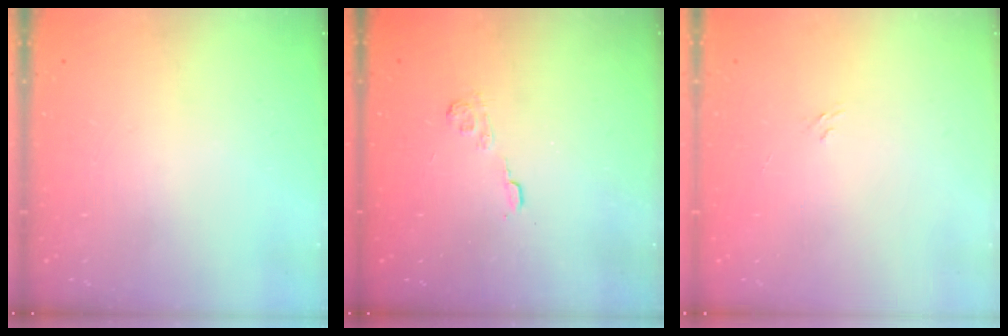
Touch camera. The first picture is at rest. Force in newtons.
{"total": 2.7, "press": 2.3, "slide": 1.4}
{"total": 2.9, "press": 2.6, "slide": 1.1}